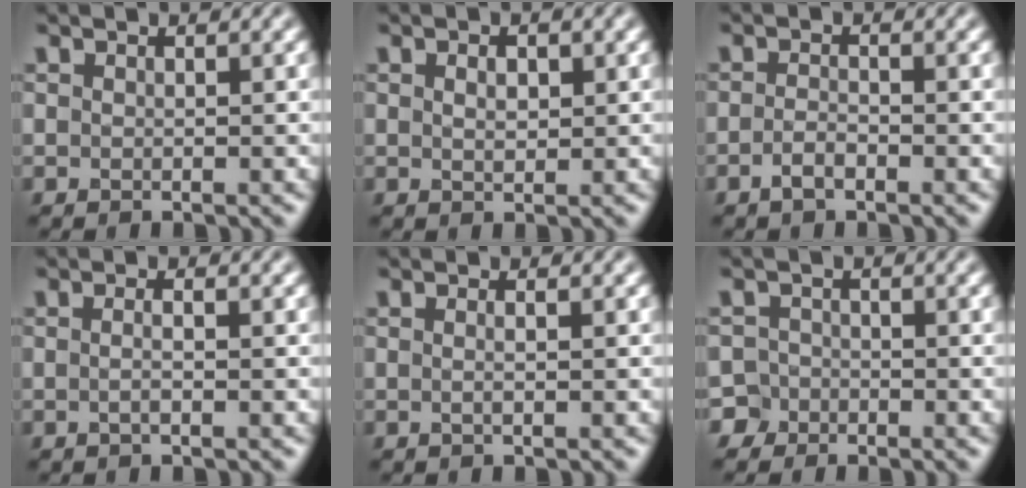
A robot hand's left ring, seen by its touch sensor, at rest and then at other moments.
{"total": 1.8, "force": [0.5, 1.0, 1.4], "torque": [-0.026, -0.001, 0.011]}
{"total": 1.4, "force": [-0.9, 0.5, 1.0], "torque": [-0.024, 0.000, -0.019]}
{"total": 1.3, "force": [0.0, 0.4, 1.3], "torque": [-0.014, -0.012, -0.008]}
{"total": 1.2, "force": [0.3, 0.4, 1.1], "torque": [-0.010, -0.009, -0.005]}
{"total": 3.2, "force": [-2.2, 2.3, 0.1], "torque": [0.019, 0.001, -0.043]}